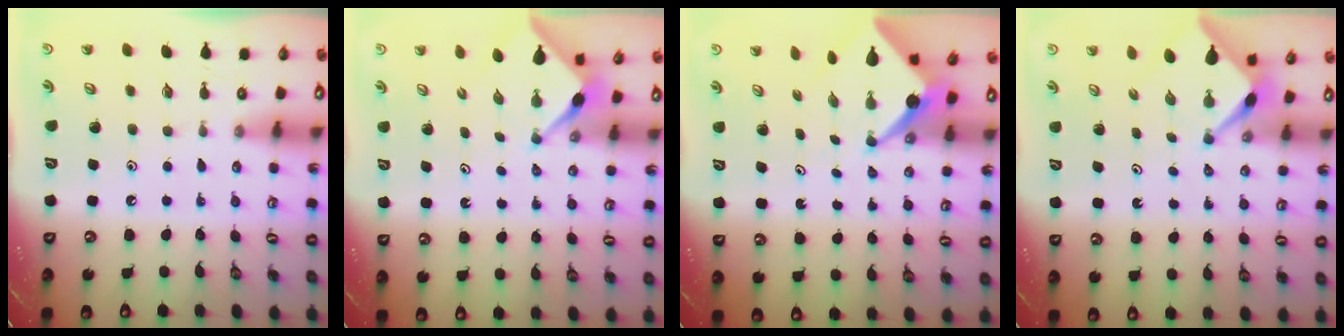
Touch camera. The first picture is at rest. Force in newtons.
{"total": 3.1, "press": 3.0, "slide": 0.4}
{"total": 4.5, "press": 4.4, "slide": 0.4}
{"total": 2.7, "press": 2.7, "slide": 0.3}